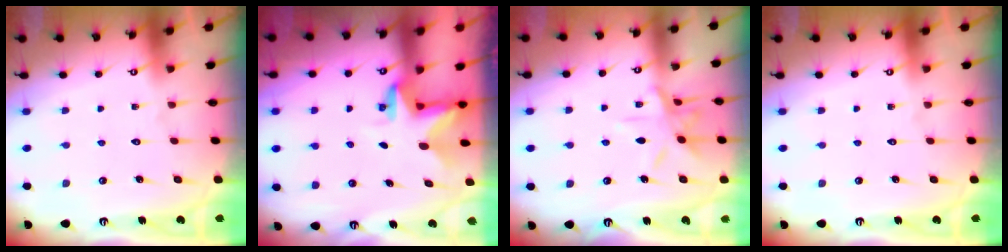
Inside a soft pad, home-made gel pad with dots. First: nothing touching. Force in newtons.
{"total": 2.9, "press": 2.9, "slide": 0.2}
{"total": 9.4, "press": 9.4, "slide": 0.6}
{"total": 0.0}